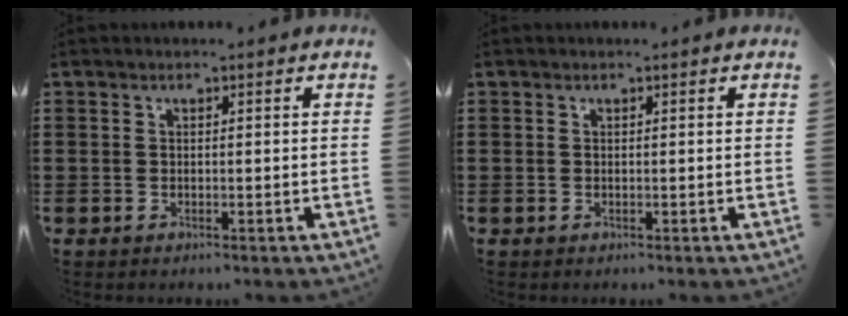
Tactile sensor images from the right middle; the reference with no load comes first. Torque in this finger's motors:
{"motor_torque": [0.02, -0.10, -0.01, -0.01]}